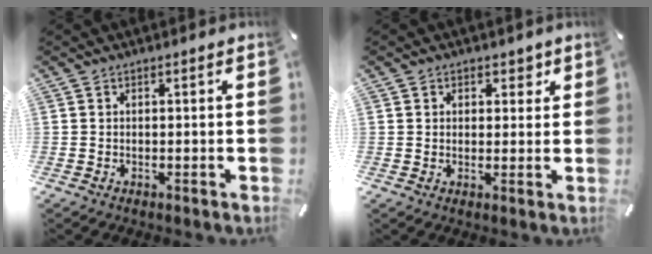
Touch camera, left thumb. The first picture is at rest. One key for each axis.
{"total": 3.4, "fx": 1.4, "fy": 3.1, "fz": 0.7, "tx": 0.011, "ty": -0.003, "tz": 0.016}